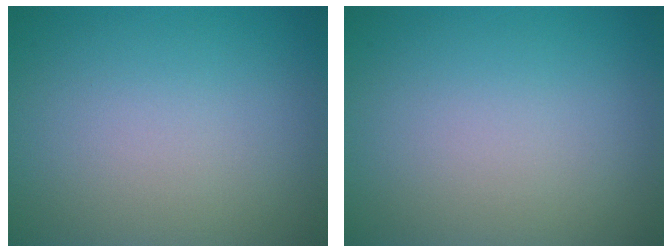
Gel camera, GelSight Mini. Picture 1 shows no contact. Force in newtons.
{"total": 0.0}